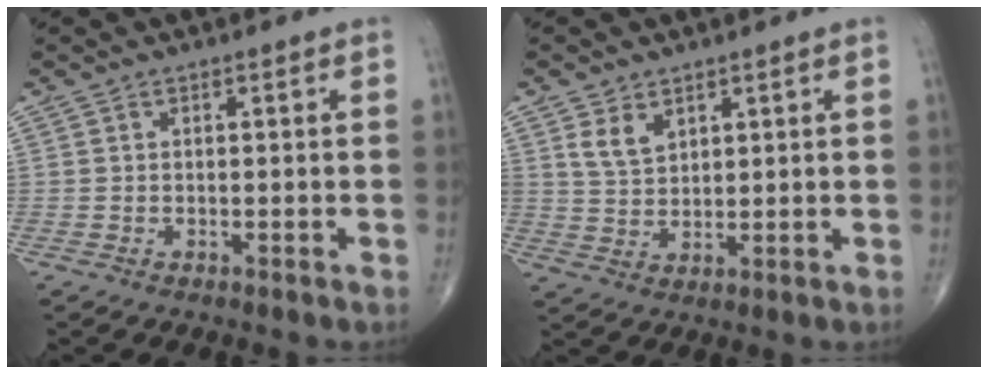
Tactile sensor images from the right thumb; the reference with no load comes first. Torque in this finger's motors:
{"motor_torque": [0.03, 0.04, 0.34, 0.37, 0.04]}